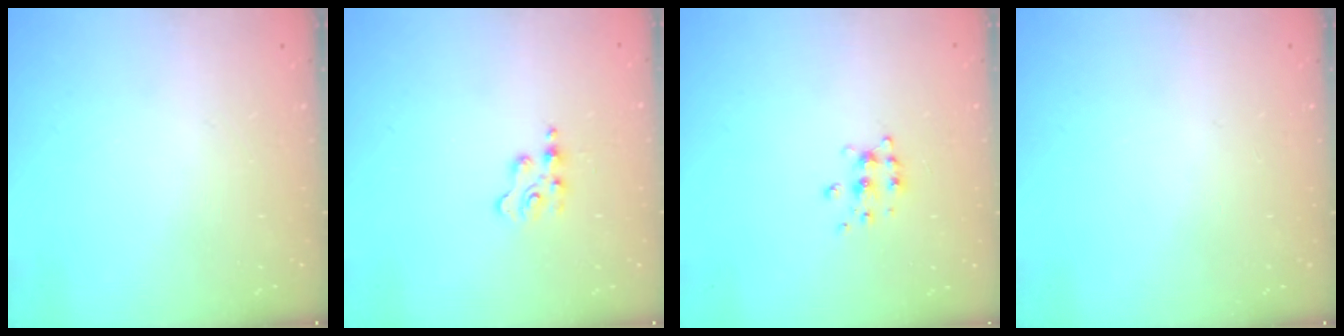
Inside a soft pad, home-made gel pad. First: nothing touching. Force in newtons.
{"total": 2.7, "press": 2.7, "slide": 0.5}
{"total": 6.4, "press": 6.3, "slide": 0.7}
{"total": 0.0}